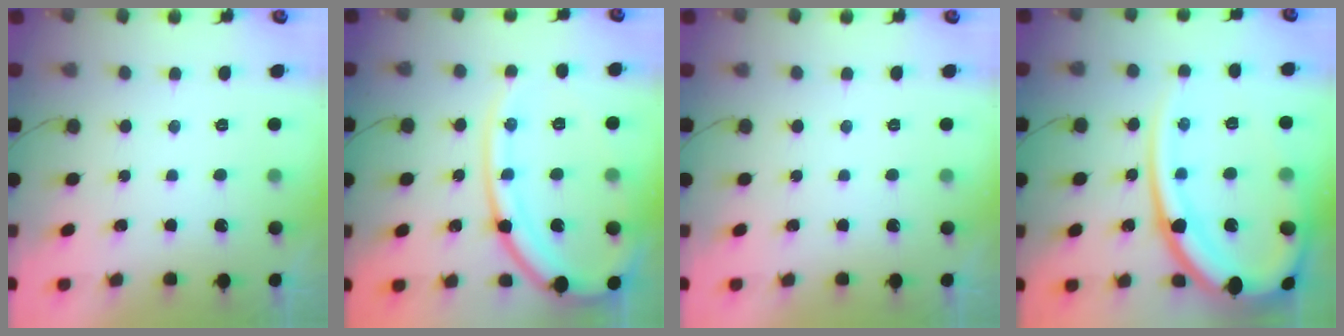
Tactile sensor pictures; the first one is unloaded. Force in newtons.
{"total": 16.9, "press": 16.8, "slide": 1.8}
{"total": 0.0}
{"total": 23.3, "press": 23.1, "slide": 2.9}